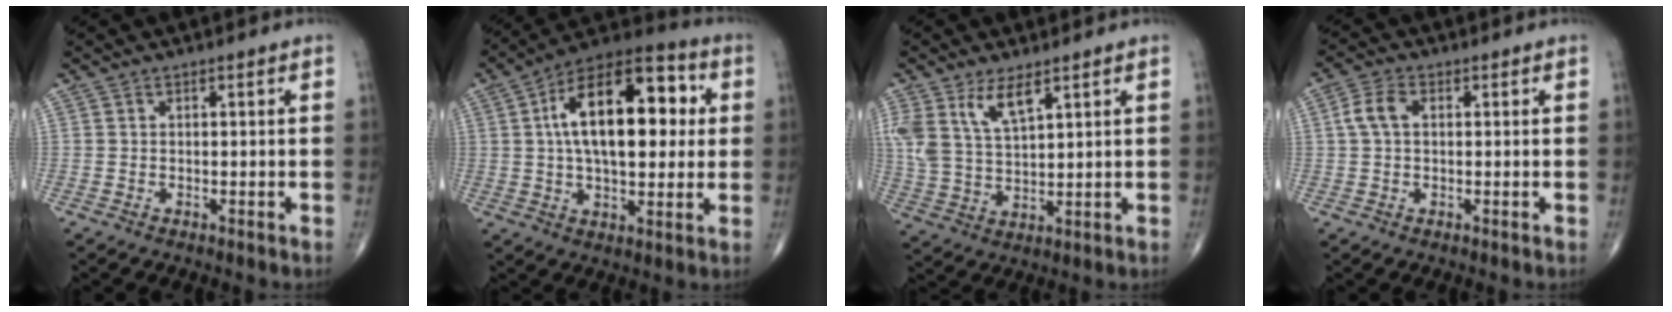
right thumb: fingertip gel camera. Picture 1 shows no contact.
{"total": 21.4, "force": [3.7, 10.7, 18.1], "torque": [-0.264, 0.021, 0.048]}
{"total": 8.6, "force": [4.9, 3.5, 6.1], "torque": [-0.122, -0.018, 0.107]}
{"total": 4.3, "force": [0.7, 2.7, 3.3], "torque": [-0.076, 0.013, 0.012]}